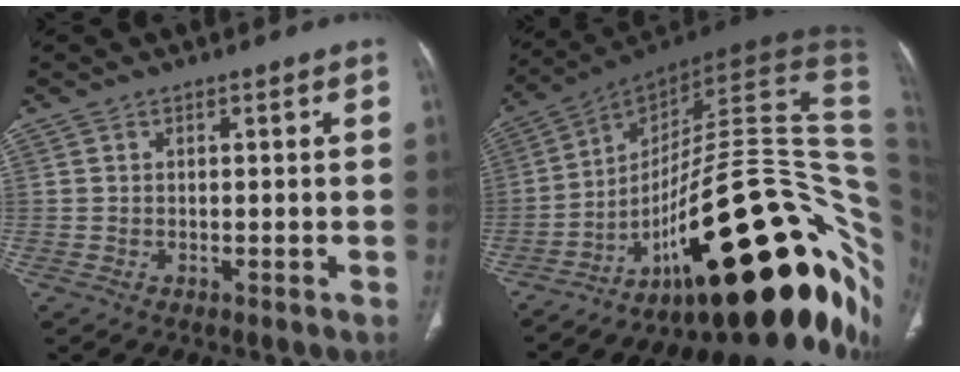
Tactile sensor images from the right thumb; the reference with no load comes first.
{"total": 42.5, "force": [-9.3, 15.0, 38.7], "torque": [-0.430, 0.087, -0.137]}